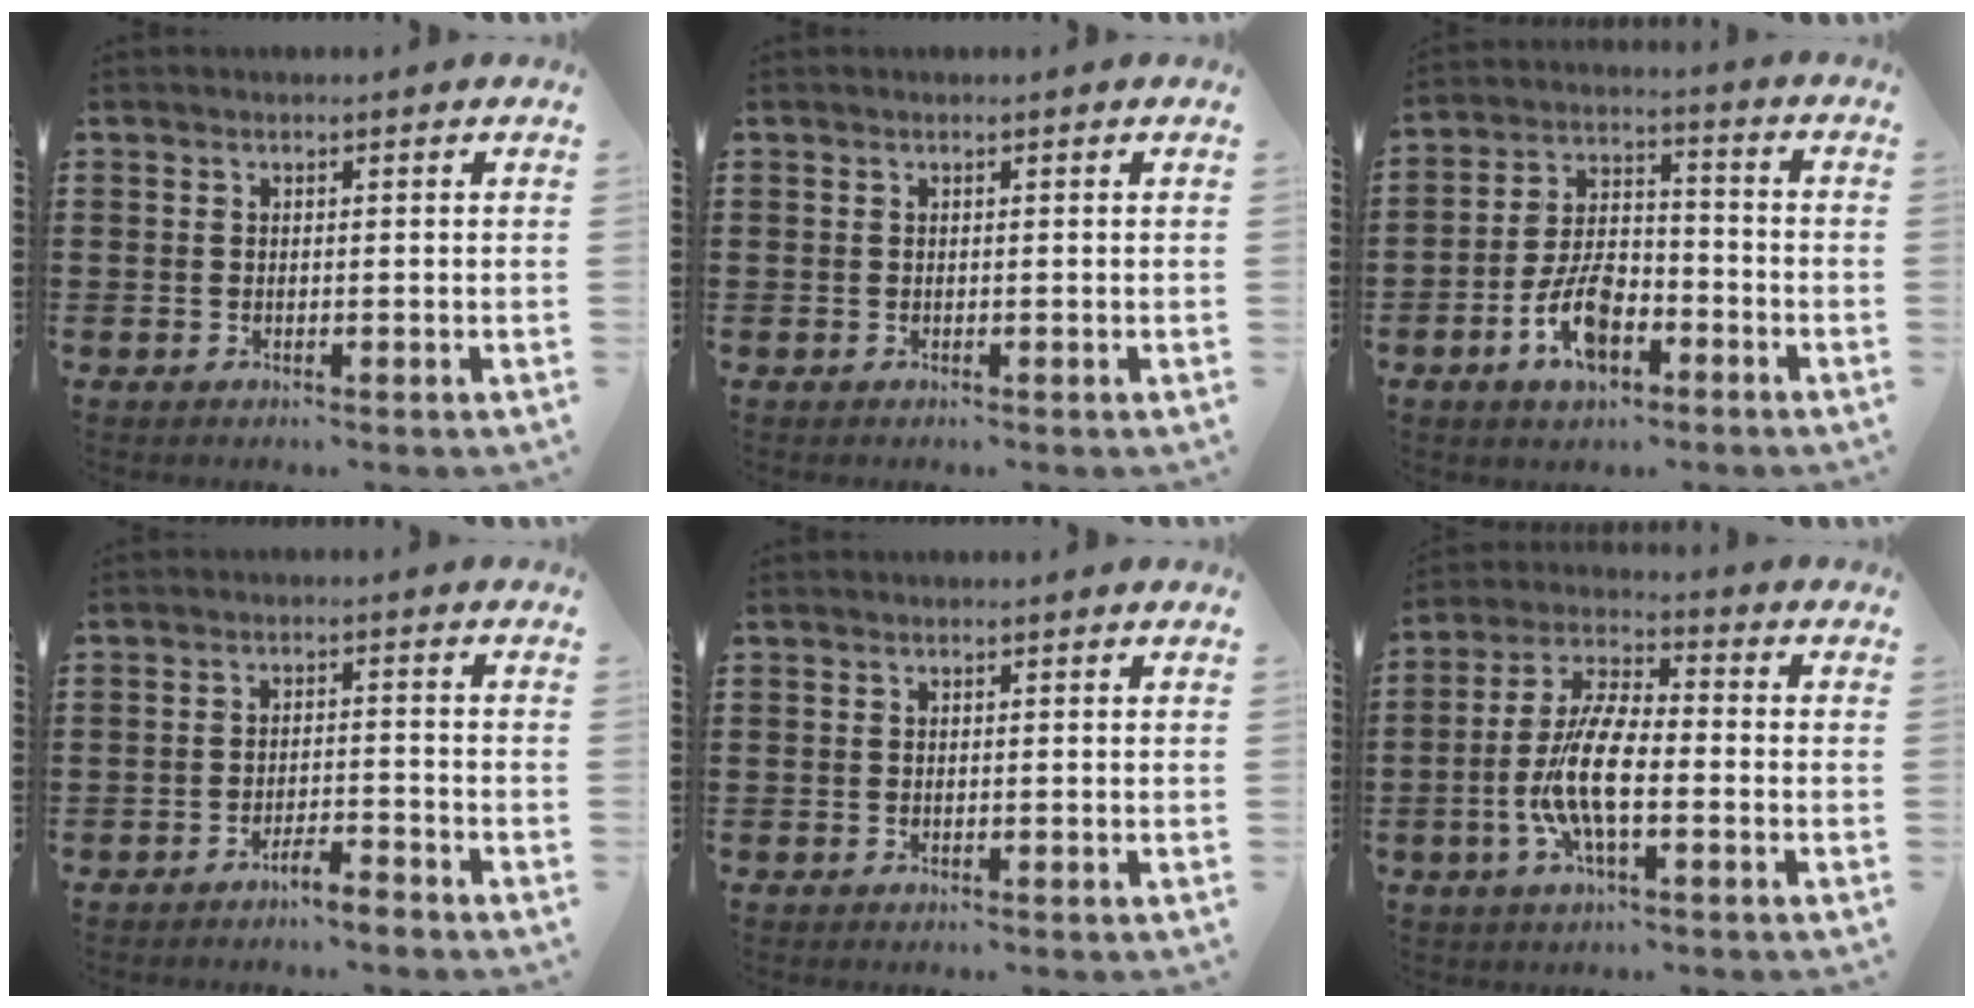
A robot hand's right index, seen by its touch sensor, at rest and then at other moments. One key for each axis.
{"total": 0.0}
{"total": 9.2, "fx": -4.2, "fy": 4.8, "fz": 6.6, "tx": -0.147, "ty": 0.006, "tz": -0.079}
{"total": 3.1, "fx": -3.0, "fy": 0.0, "fz": 1.0, "tx": -0.020, "ty": -0.001, "tz": -0.059}
{"total": 0.0}
{"total": 10.0, "fx": -2.5, "fy": 3.4, "fz": 9.0, "tx": -0.205, "ty": -0.011, "tz": -0.053}